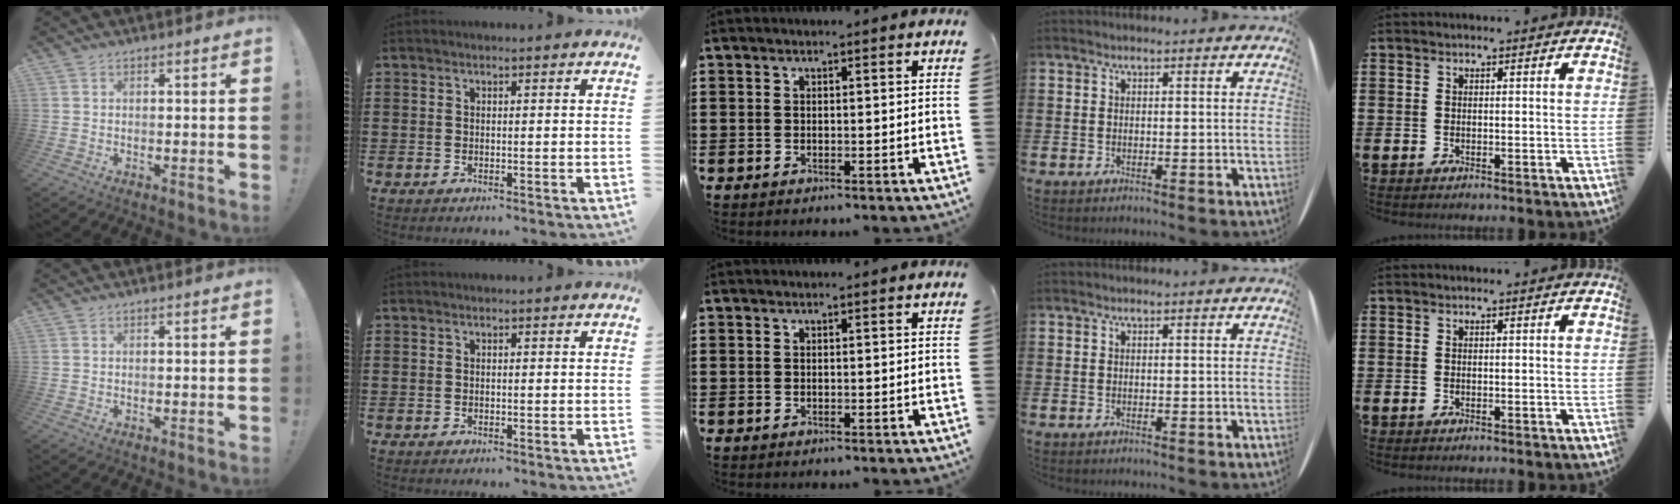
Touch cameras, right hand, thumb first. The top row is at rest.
{}